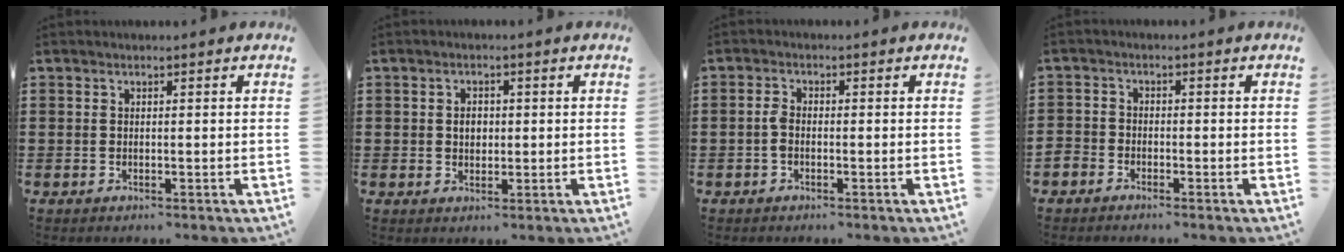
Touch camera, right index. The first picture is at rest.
{"total": 2.1, "force": [0.1, 1.5, 1.4], "torque": [-0.022, 0.003, -0.001]}
{"total": 2.0, "force": [-0.5, 1.0, 1.7], "torque": [-0.049, -0.004, -0.015]}
{"total": 2.1, "force": [-2.0, 0.7, 0.0], "torque": [-0.005, 0.002, -0.043]}